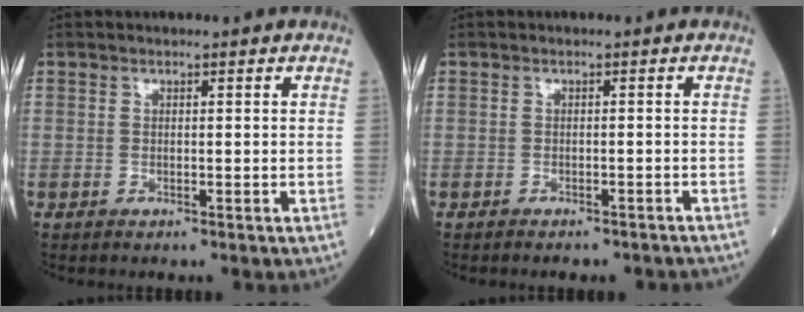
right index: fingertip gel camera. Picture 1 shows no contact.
{"total": 5.3, "force": [-4.8, 1.5, 1.7], "torque": [-0.016, -0.005, -0.053]}